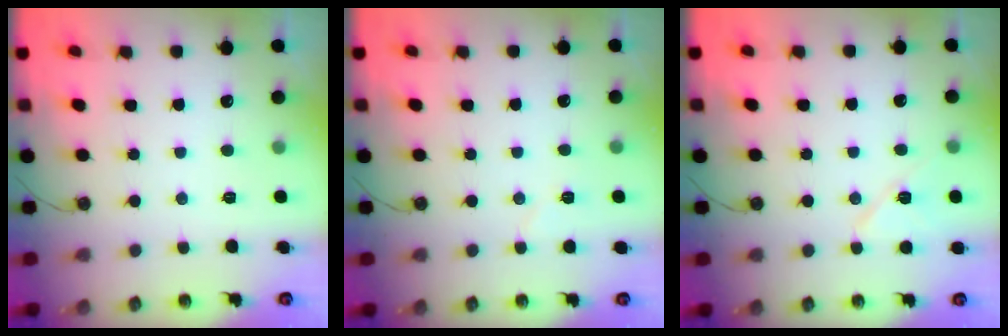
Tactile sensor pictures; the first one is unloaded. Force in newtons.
{"total": 4.2, "press": 4.0, "slide": 1.4}
{"total": 8.8, "press": 5.2, "slide": 7.1}